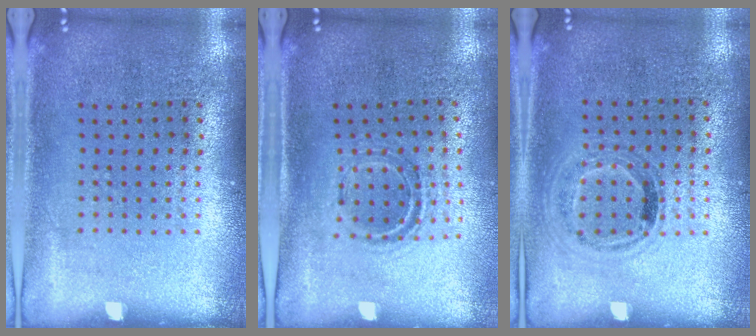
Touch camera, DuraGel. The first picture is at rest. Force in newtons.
{"total": 1.0, "press": 0.9, "slide": 0.3}
{"total": 0.9, "press": 0.7, "slide": 0.5}